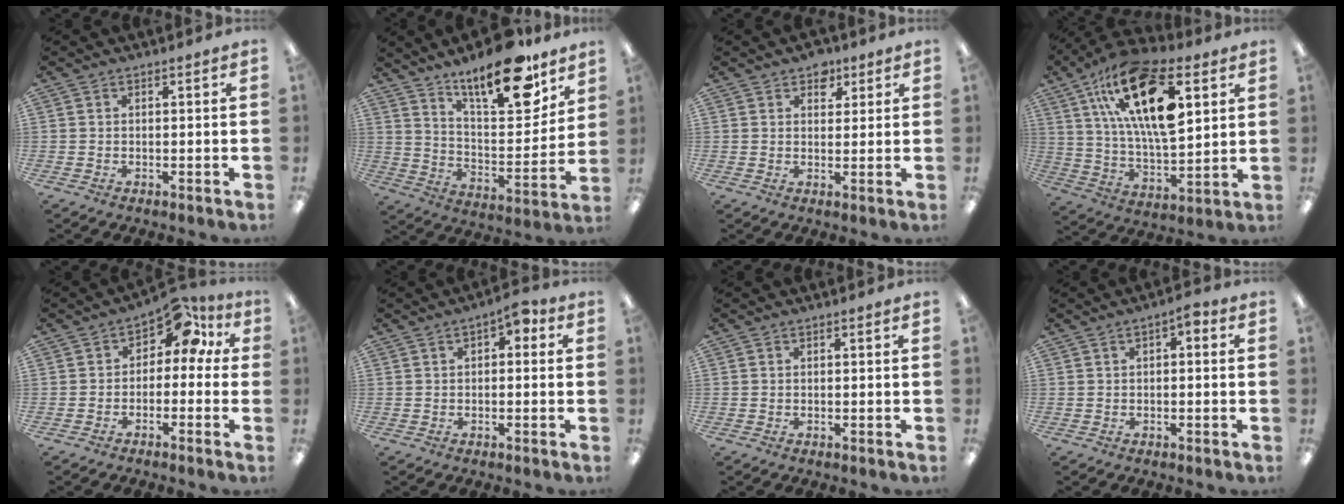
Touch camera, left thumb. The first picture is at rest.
{"total": 19.8, "force": [15.2, 5.9, 11.1], "torque": [-0.166, -0.104, 0.251]}
{"total": 4.4, "force": [2.8, 3.0, 1.4], "torque": [-0.006, -0.008, 0.045]}
{"total": 23.5, "force": [10.4, 10.1, 18.4], "torque": [-0.340, -0.036, 0.168]}
{"total": 8.2, "force": [3.4, 5.0, 5.5], "torque": [-0.079, -0.014, 0.056]}
{"total": 3.3, "force": [0.3, 1.9, 2.6], "torque": [-0.042, 0.008, 0.002]}
{"total": 0.0}
{"total": 2.5, "force": [0.0, 1.2, 2.2], "torque": [-0.034, 0.006, -0.003]}